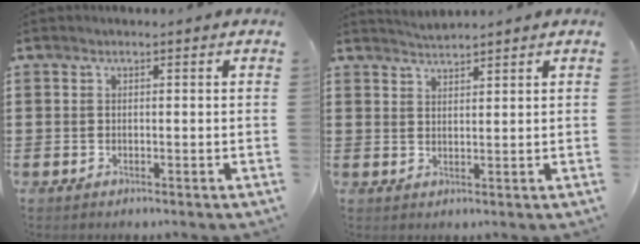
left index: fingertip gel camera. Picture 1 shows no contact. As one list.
[{"total": 2.0, "force": [1.9, -0.2, 0.0], "torque": [-0.005, 0.002, 0.038]}]